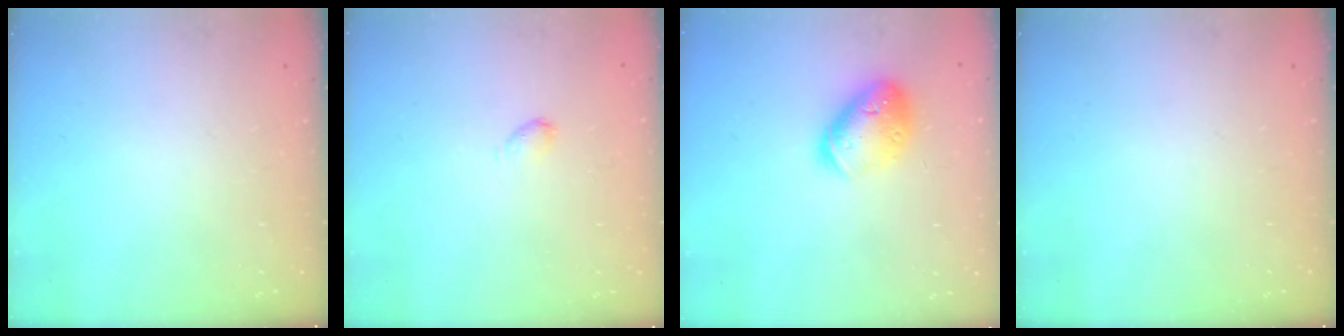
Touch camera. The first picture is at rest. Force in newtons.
{"total": 2.9, "press": 2.9, "slide": 0.5}
{"total": 15.4, "press": 15.2, "slide": 2.2}
{"total": 0.0}